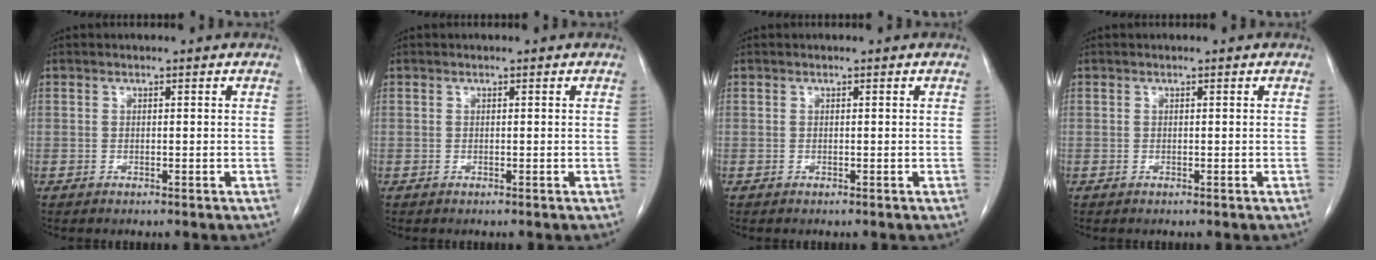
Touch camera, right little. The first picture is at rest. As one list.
[{"total": 0.0}, {"total": 0.0}, {"total": 0.0}]